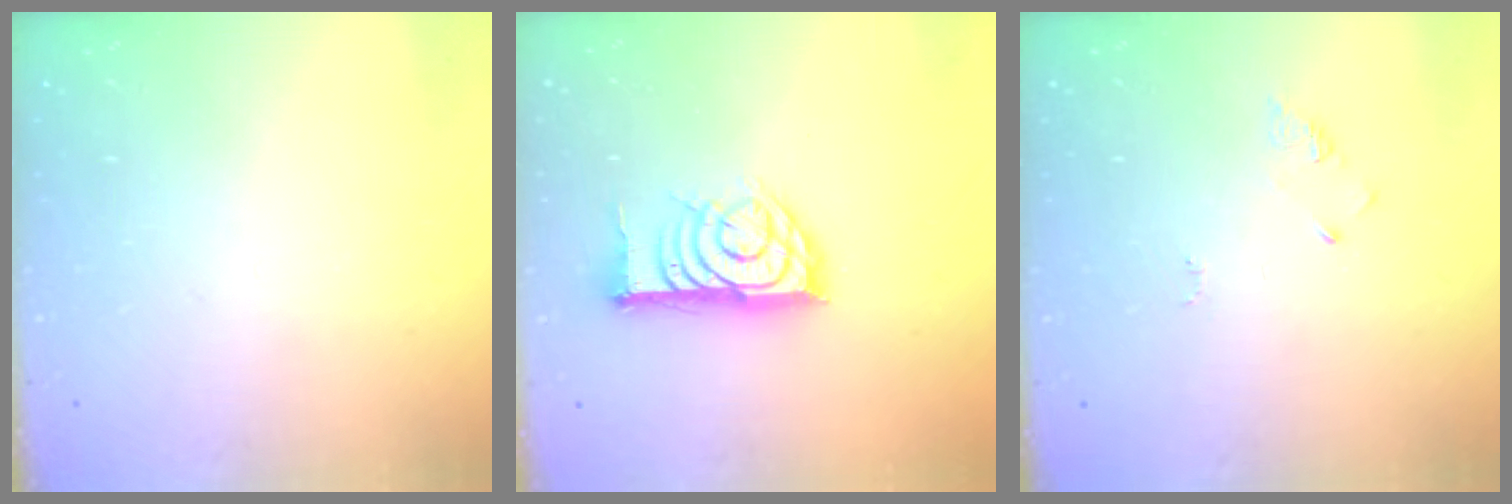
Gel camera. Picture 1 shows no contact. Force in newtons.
{"total": 13.9, "press": 13.9, "slide": 0.6}
{"total": 2.9, "press": 2.9, "slide": 0.3}